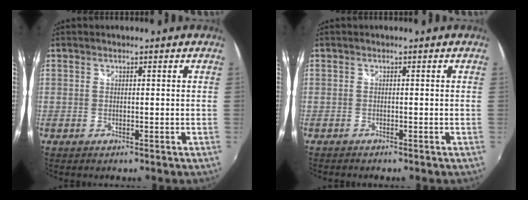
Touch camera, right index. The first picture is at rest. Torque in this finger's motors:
{"motor_torque": [0.01, 0.00, 0.05, 0.00]}